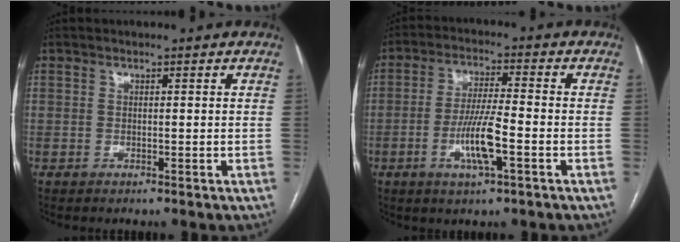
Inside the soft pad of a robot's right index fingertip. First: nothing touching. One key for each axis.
{"total": 7.8, "fx": -2.7, "fy": 0.6, "fz": 7.3, "tx": -0.143, "ty": -0.006, "tz": -0.051}